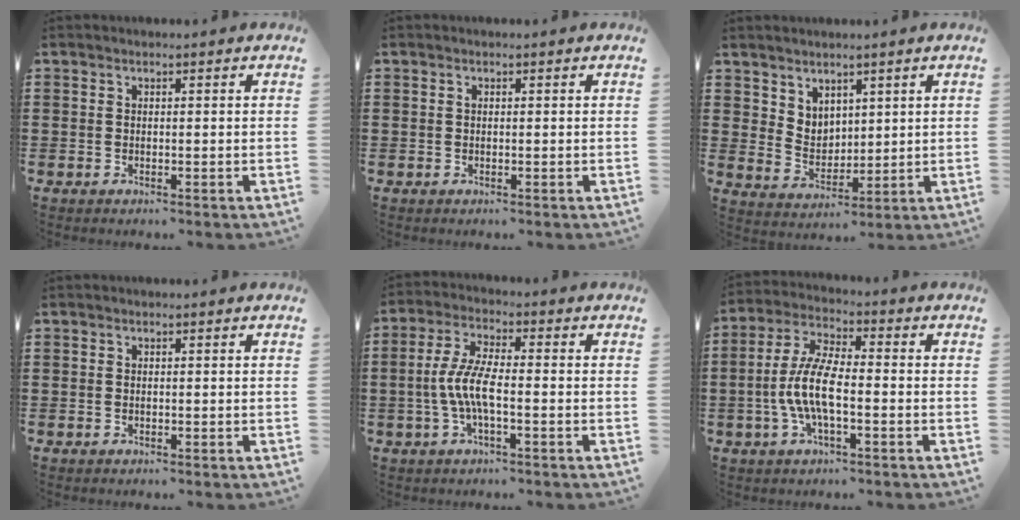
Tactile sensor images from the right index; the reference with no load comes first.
{"total": 0.0}
{"total": 4.6, "force": [3.5, 2.9, 0.4], "torque": [-0.024, -0.002, 0.067]}
{"total": 0.0}
{"total": 6.4, "force": [-1.6, 1.7, 6.0], "torque": [-0.146, -0.014, -0.040]}
{"total": 8.4, "force": [-2.1, 2.6, 7.7], "torque": [-0.185, -0.016, -0.048]}